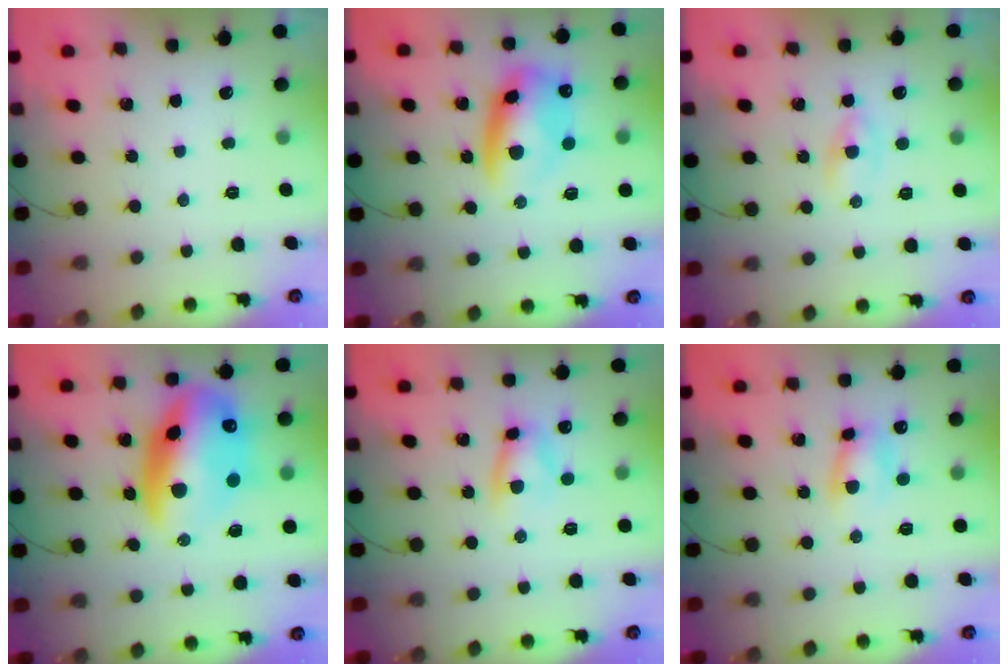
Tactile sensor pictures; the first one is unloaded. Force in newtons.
{"total": 12.9, "press": 12.5, "slide": 3.2}
{"total": 1.9, "press": 1.6, "slide": 1.0}
{"total": 20.6, "press": 20.0, "slide": 5.1}
{"total": 6.8, "press": 6.8, "slide": 1.0}
{"total": 6.7, "press": 6.6, "slide": 1.2}